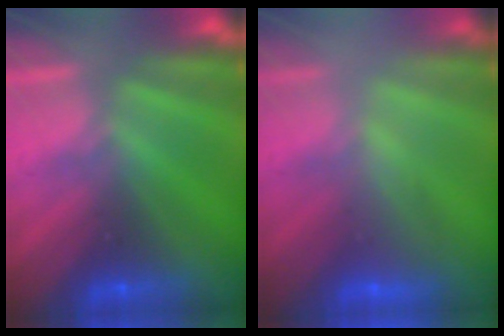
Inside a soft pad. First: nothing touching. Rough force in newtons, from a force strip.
{"total": 2.3}